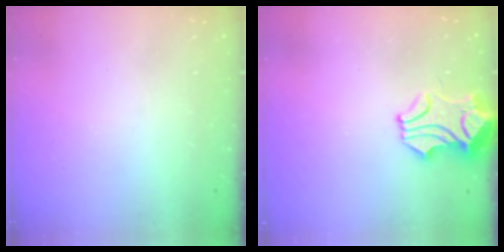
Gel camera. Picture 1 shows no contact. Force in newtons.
{"total": 2.1, "press": 1.6, "slide": 1.4}